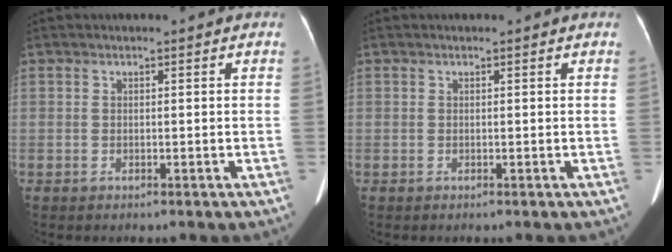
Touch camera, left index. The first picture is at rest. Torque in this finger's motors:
{"motor_torque": [0.11, 0.04, 0.00, -0.01]}